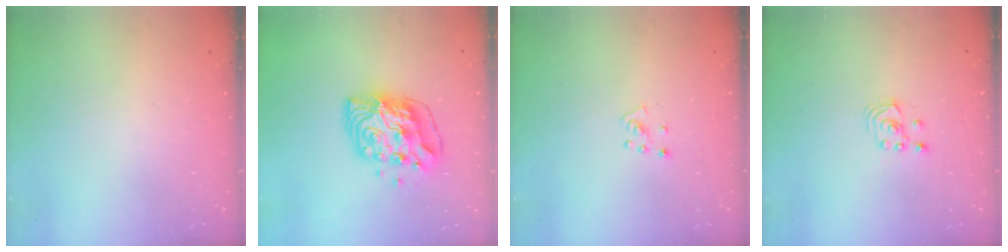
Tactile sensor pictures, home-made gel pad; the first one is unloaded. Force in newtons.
{"total": 10.6, "press": 10.5, "slide": 1.6}
{"total": 4.4, "press": 4.4, "slide": 0.3}
{"total": 1.8, "press": 1.8, "slide": 0.2}